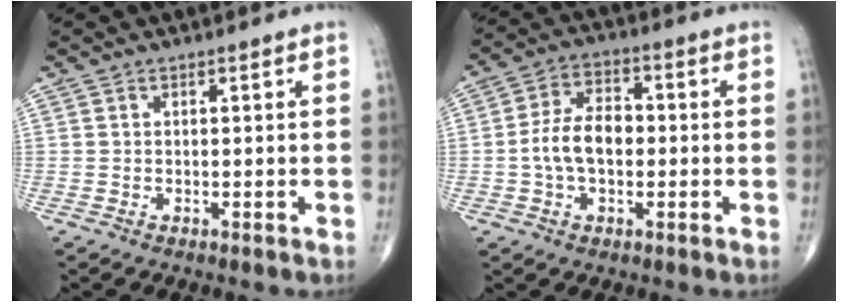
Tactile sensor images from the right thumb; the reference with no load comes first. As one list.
[{"total": 9.0, "force": [-0.9, 5.6, 7.1], "torque": [-0.125, 0.025, -0.025]}]